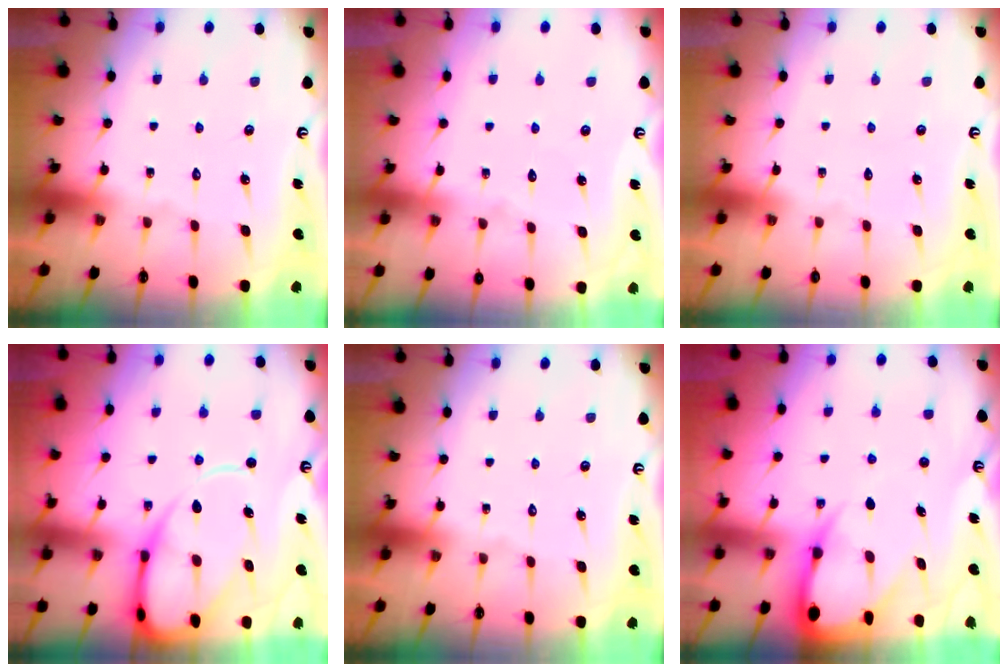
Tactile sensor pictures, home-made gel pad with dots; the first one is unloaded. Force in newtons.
{"total": 3.7, "press": 3.7, "slide": 0.4}
{"total": 0.0}
{"total": 12.5, "press": 12.4, "slide": 1.3}
{"total": 0.0}
{"total": 8.1, "press": 8.0, "slide": 0.9}